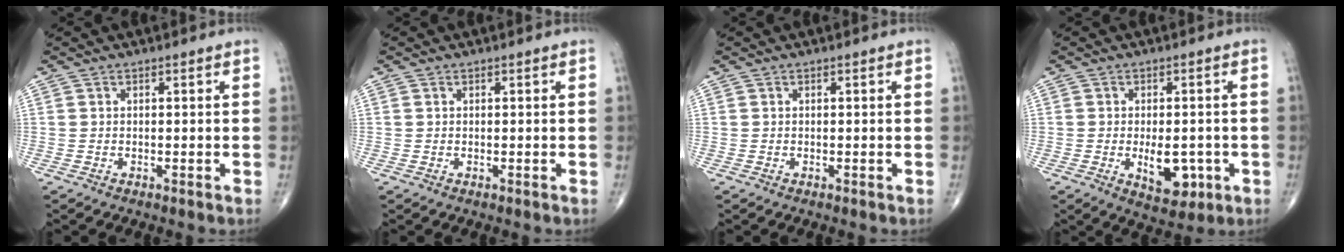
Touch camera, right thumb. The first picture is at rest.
{"total": 0.0}
{"total": 0.0}
{"total": 7.9, "force": [-1.6, 4.1, 6.6], "torque": [-0.085, -0.008, -0.014]}